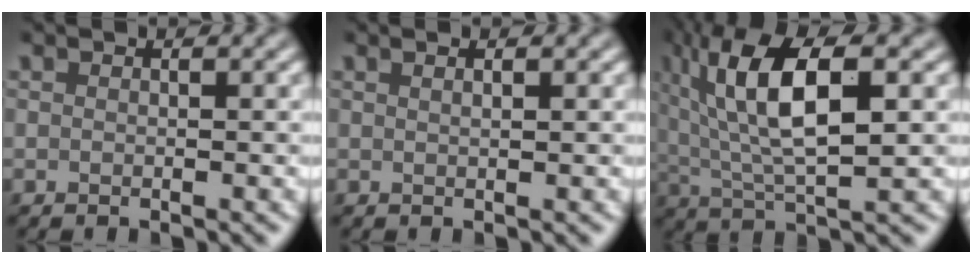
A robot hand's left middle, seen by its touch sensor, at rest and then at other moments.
{"total": 1.0, "force": [0.7, 0.3, 0.7], "torque": [-0.003, -0.003, 0.006]}
{"total": 9.9, "force": [2.6, 3.3, 8.9], "torque": [-0.163, 0.009, 0.044]}